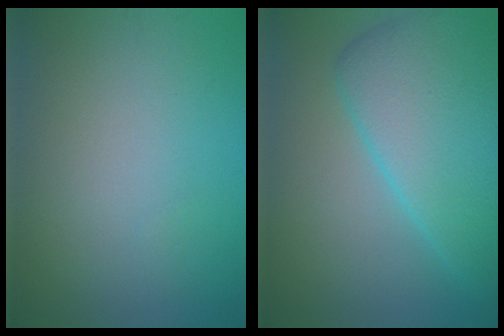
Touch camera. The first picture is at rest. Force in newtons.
{"total": 8.7, "press": 8.7, "slide": 0.3}